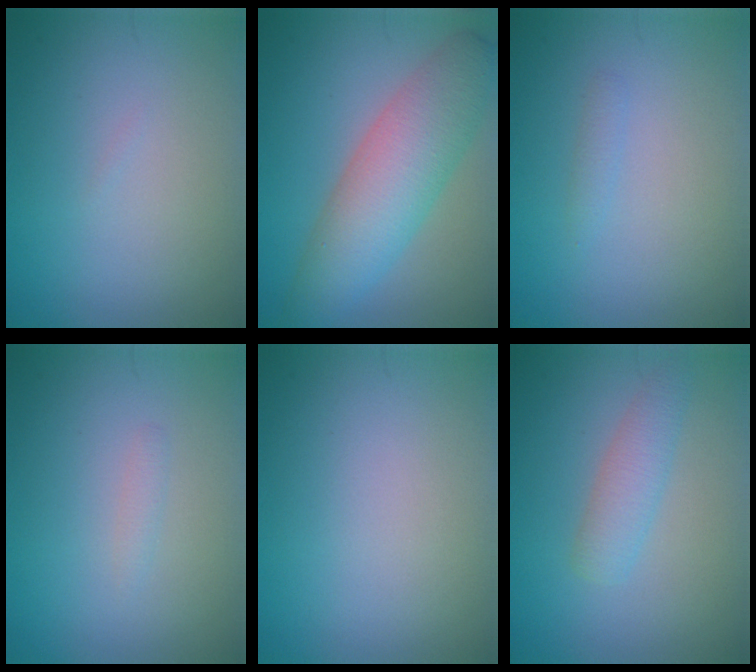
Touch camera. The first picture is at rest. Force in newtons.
{"total": 7.1, "press": 7.1, "slide": 0.4}
{"total": 0.7, "press": 0.7, "slide": 0.1}
{"total": 0.7, "press": 0.7, "slide": 0.0}
{"total": 0.0}
{"total": 2.5, "press": 2.5, "slide": 0.1}